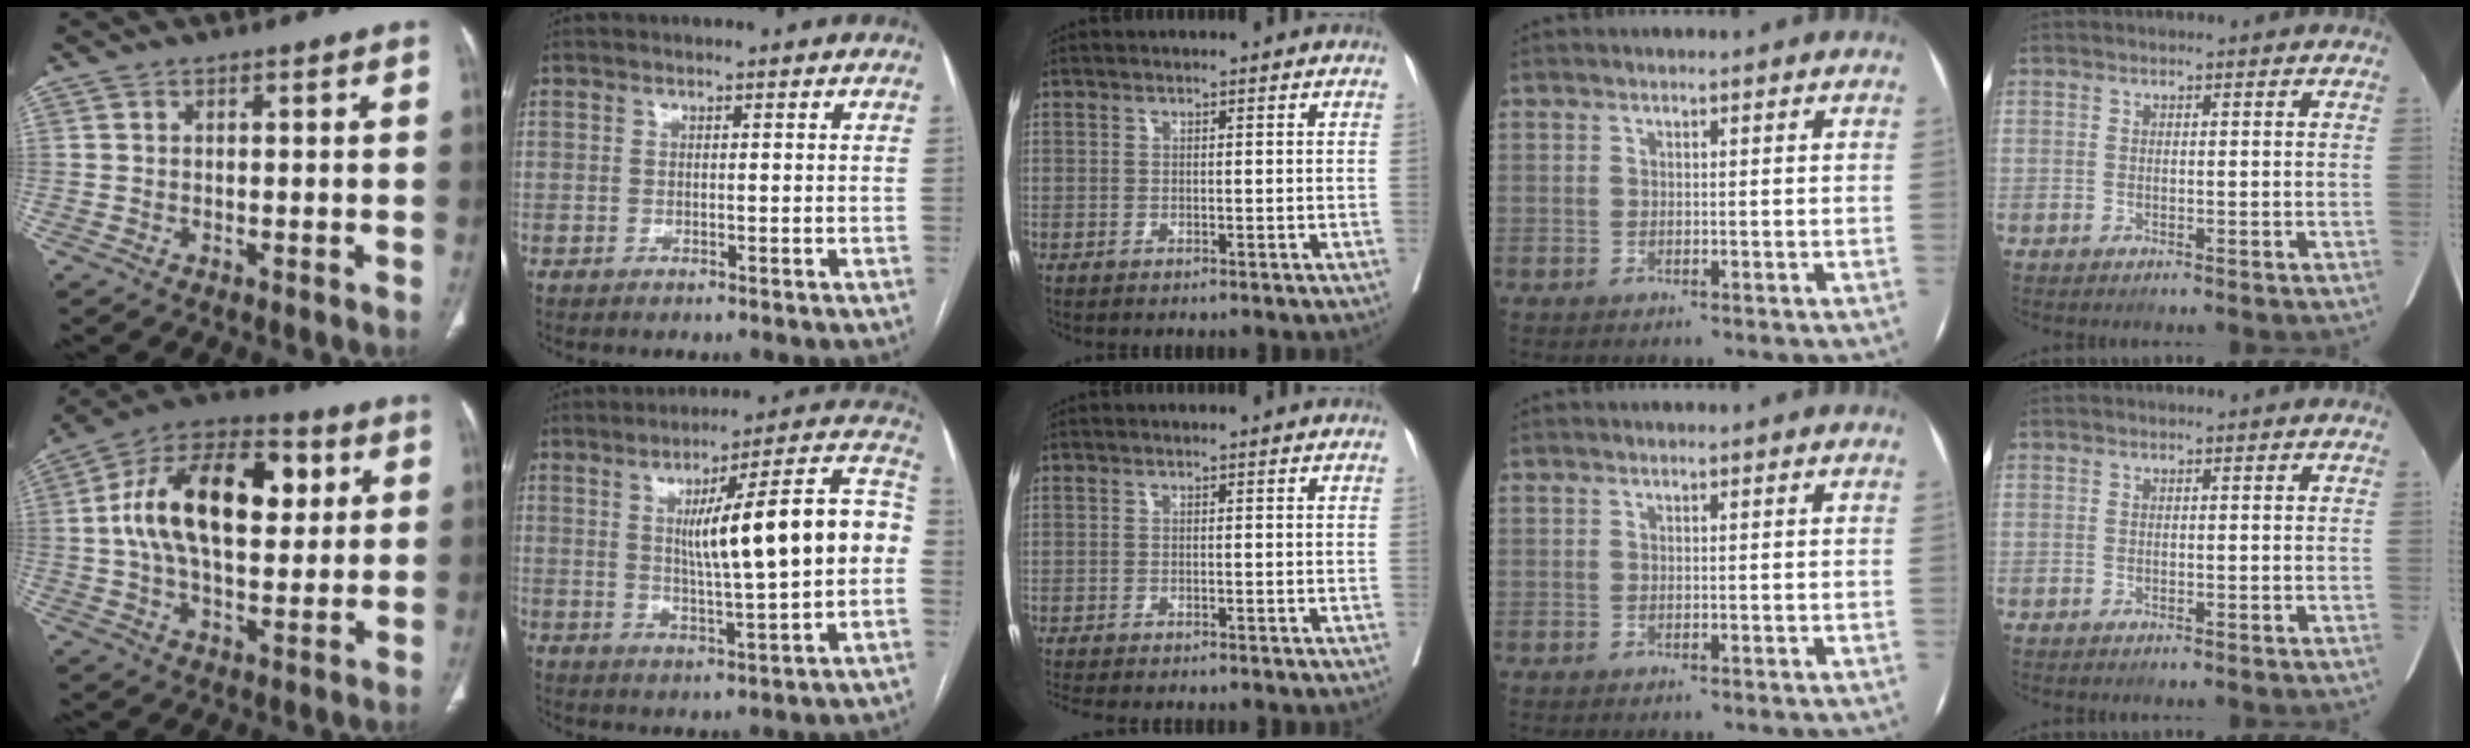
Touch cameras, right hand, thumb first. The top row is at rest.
{"thumb": {"total": 22.0, "force": [4.2, 12.2, 17.8], "torque": [-0.282, 0.016, 0.060]}, "index": {"total": 17.7, "force": [1.1, 1.8, 17.6], "torque": [-0.253, 0.034, 0.017]}, "middle": {"total": 8.9, "force": [-7.8, 1.4, 3.9], "torque": [-0.049, -0.010, -0.105]}}